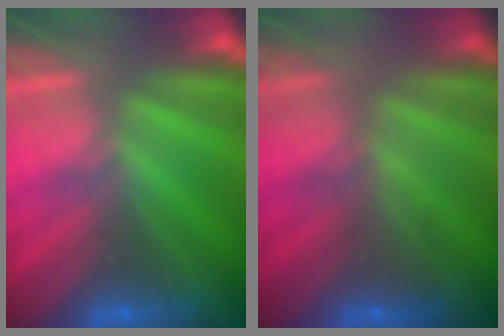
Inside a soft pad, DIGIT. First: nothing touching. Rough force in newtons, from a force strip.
{"total": 2.1}